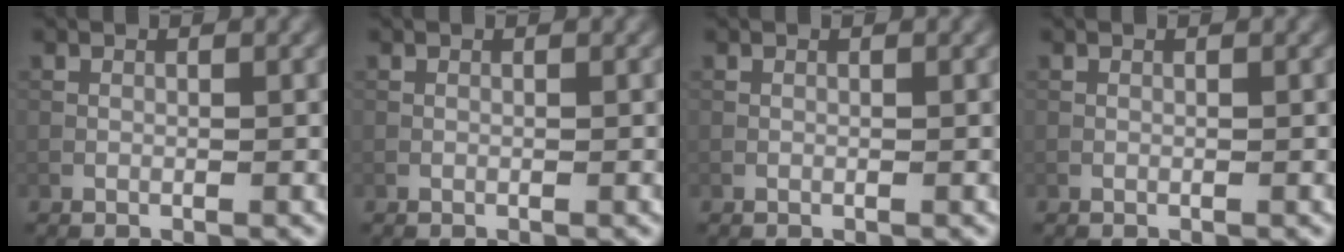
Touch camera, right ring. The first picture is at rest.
{"total": 0.0}
{"total": 0.0}
{"total": 0.0}